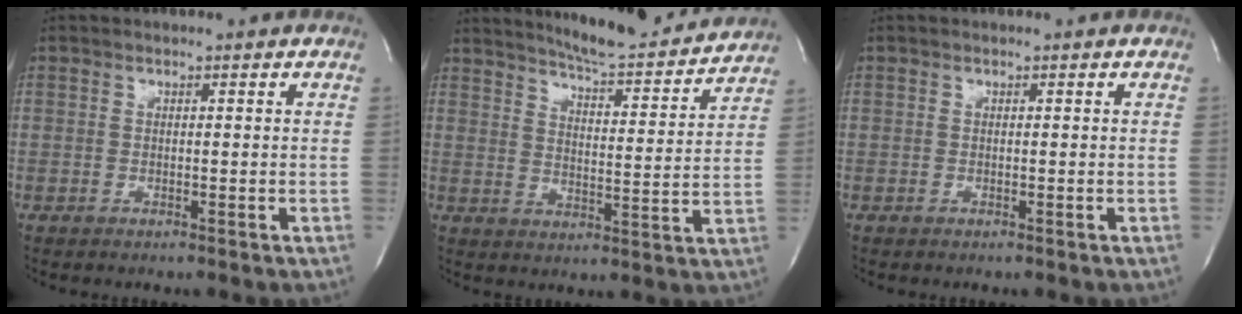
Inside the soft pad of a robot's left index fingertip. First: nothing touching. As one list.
[{"total": 14.7, "force": [13.9, 1.3, 4.6], "torque": [-0.071, -0.022, 0.187]}, {"total": 0.0}]